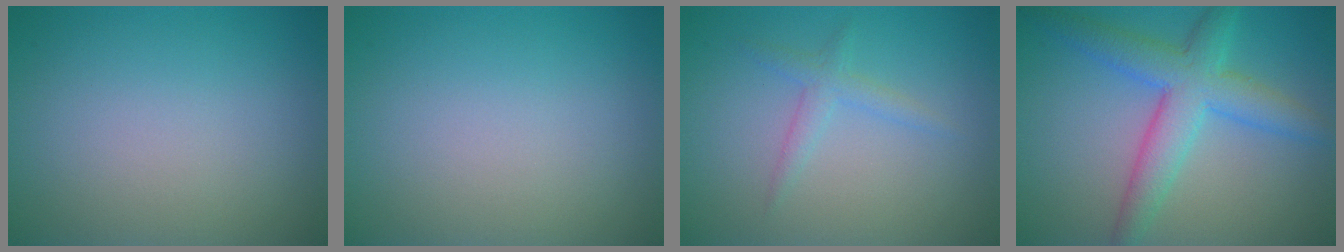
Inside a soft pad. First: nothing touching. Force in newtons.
{"total": 0.0}
{"total": 1.7, "press": 1.7, "slide": 0.0}
{"total": 5.6, "press": 5.6, "slide": 0.2}